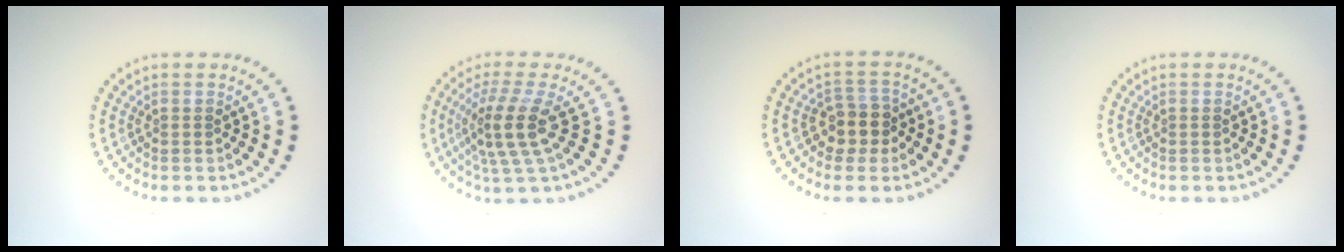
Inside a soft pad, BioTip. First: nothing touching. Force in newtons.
{"total": 4.3, "press": 3.1, "slide": 3.0}
{"total": 2.7, "press": 2.5, "slide": 1.2}
{"total": 0.0}